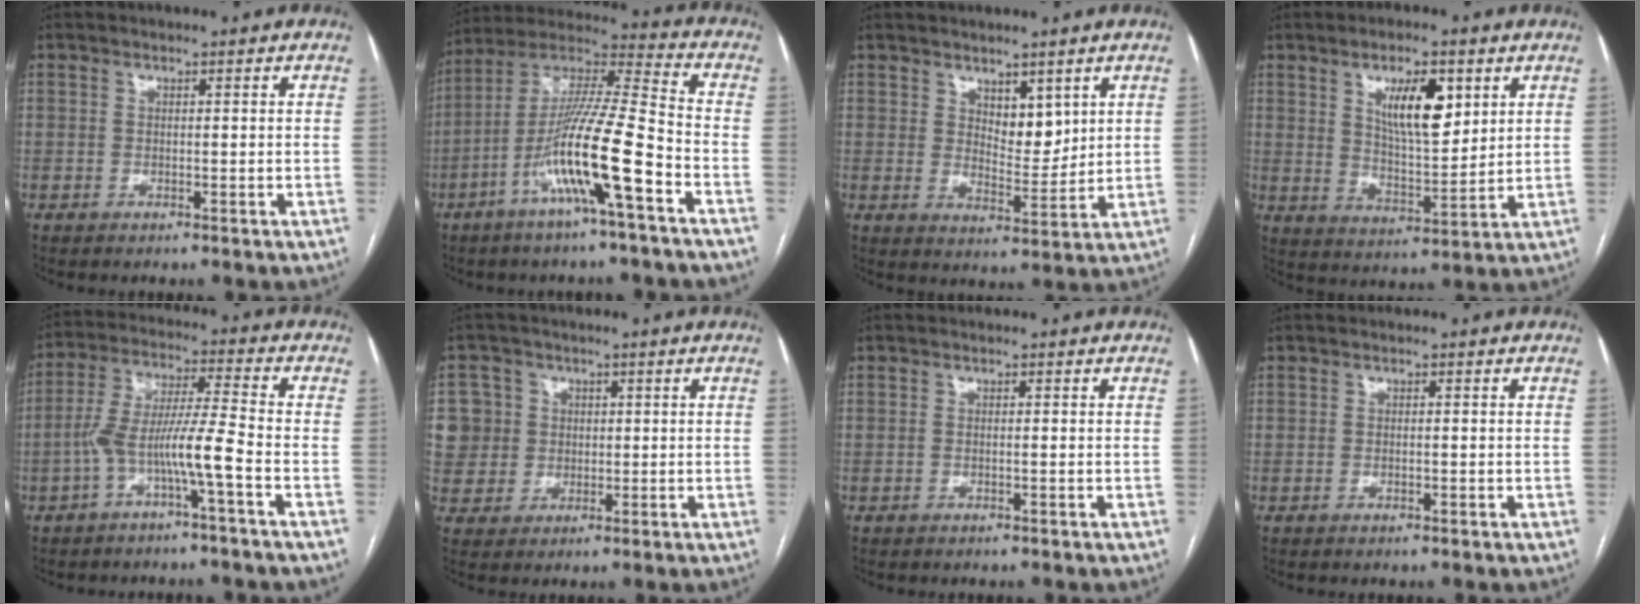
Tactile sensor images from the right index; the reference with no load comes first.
{"total": 15.8, "force": [-6.5, 0.2, 14.4], "torque": [-0.278, 0.001, -0.124]}
{"total": 5.2, "force": [2.8, 2.7, 3.5], "torque": [-0.052, -0.008, 0.052]}
{"total": 10.0, "force": [4.2, 3.3, 8.4], "torque": [-0.142, 0.000, 0.079]}
{"total": 8.7, "force": [-3.5, -0.4, 7.9], "torque": [-0.156, 0.027, -0.066]}
{"total": 9.0, "force": [1.6, 8.8, 0.9], "torque": [-0.034, 0.034, 0.046]}
{"total": 0.0}
{"total": 0.6, "force": [-0.2, 0.2, 0.6], "torque": [-0.012, 0.000, -0.001]}